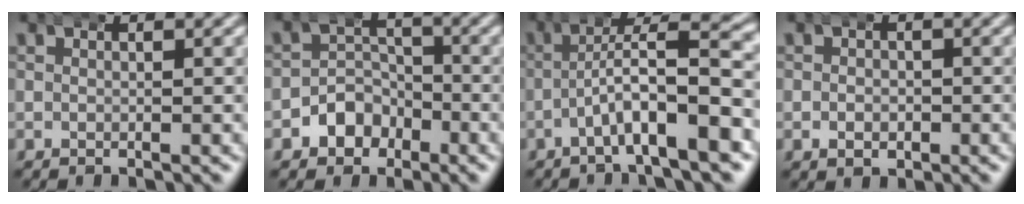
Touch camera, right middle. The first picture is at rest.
{"total": 4.3, "force": [-2.4, 3.5, 0.9], "torque": [-0.019, -0.001, -0.047]}
{"total": 6.6, "force": [-2.0, 1.6, 6.0], "torque": [-0.093, 0.005, -0.028]}
{"total": 1.6, "force": [-0.5, 1.3, 0.8], "torque": [-0.011, -0.005, -0.005]}